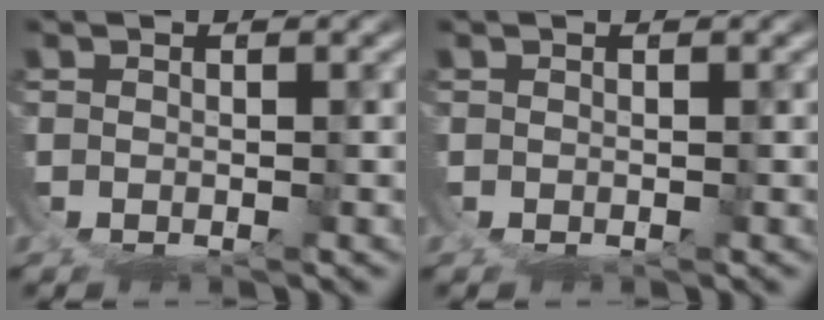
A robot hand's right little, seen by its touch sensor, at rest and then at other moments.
{"total": 0.0}